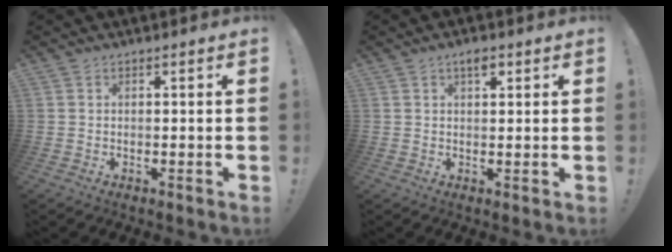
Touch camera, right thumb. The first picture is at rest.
{"total": 2.9, "force": [1.6, 1.1, 2.2], "torque": [-0.026, -0.003, 0.022]}